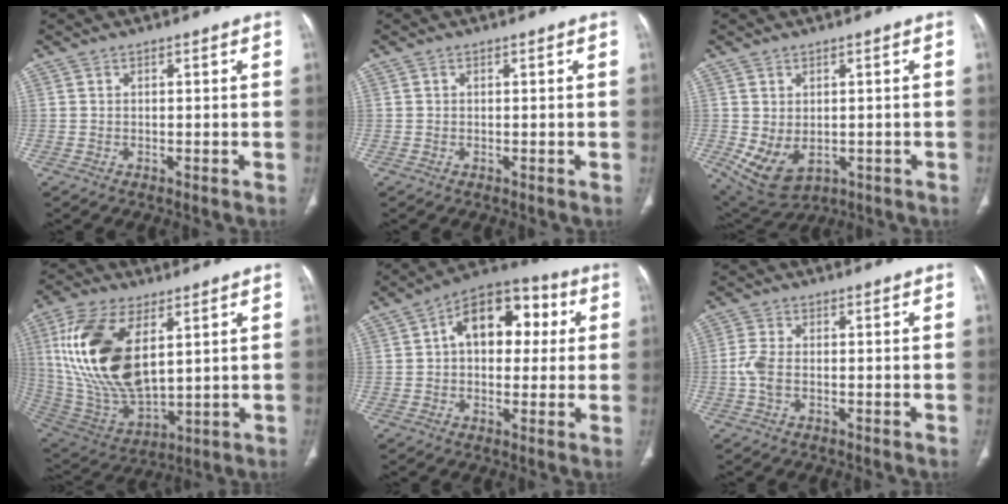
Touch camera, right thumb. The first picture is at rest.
{"total": 0.0}
{"total": 8.1, "force": [-1.3, 5.5, 5.8], "torque": [-0.098, -0.004, 0.005]}
{"total": 22.5, "force": [6.2, 11.4, 18.4], "torque": [-0.365, -0.031, 0.126]}
{"total": 15.0, "force": [3.0, 9.5, 11.2], "torque": [-0.127, 0.028, 0.037]}
{"total": 3.9, "force": [-0.7, 2.0, 3.3], "torque": [-0.089, 0.006, -0.017]}